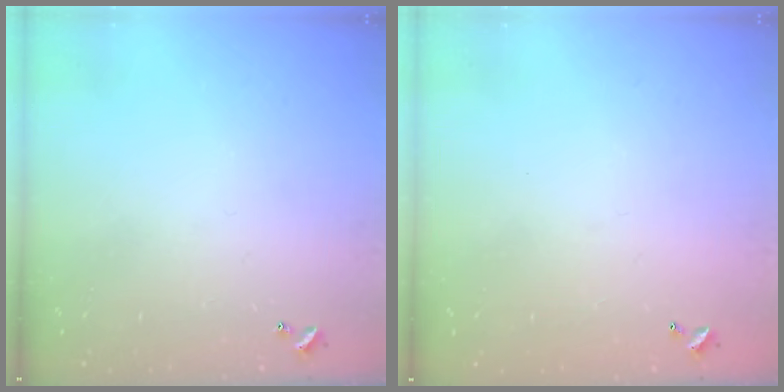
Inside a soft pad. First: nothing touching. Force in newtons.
{"total": 2.8, "press": 2.8, "slide": 0.1}